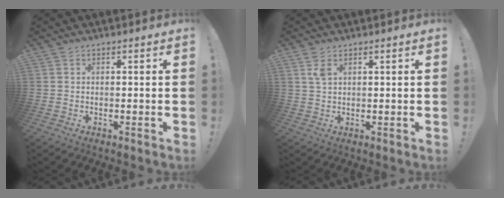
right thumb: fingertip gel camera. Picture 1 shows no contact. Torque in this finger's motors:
{"motor_torque": [-0.01, 0.01, 0.10, 0.01, 0.00]}